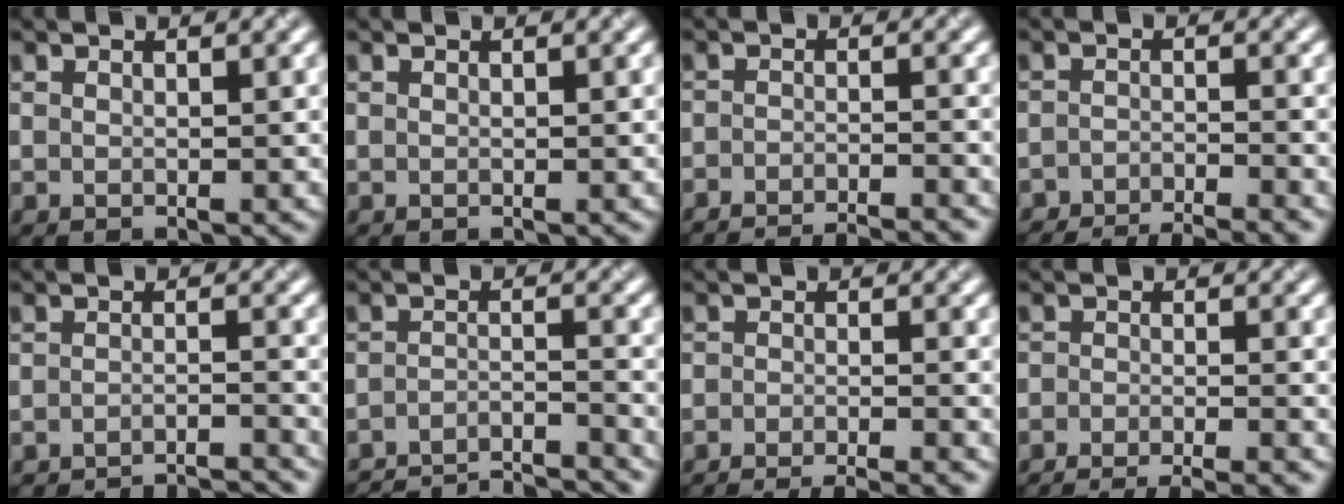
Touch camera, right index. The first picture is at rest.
{"total": 0.0}
{"total": 8.0, "force": [-7.5, 1.4, 2.5], "torque": [-0.022, 0.002, -0.100]}
{"total": 7.1, "force": [-6.6, 1.2, 2.4], "torque": [-0.038, -0.016, -0.102]}
{"total": 8.7, "force": [-8.4, 1.0, 1.8], "torque": [-0.017, 0.008, -0.114]}
{"total": 12.1, "force": [-11.5, 2.3, 3.1], "torque": [-0.045, -0.014, -0.152]}
{"total": 8.1, "force": [-7.2, 1.9, 3.3], "torque": [-0.035, -0.007, -0.090]}
{"total": 9.0, "force": [-7.9, 2.3, 3.6], "torque": [-0.042, -0.011, -0.099]}